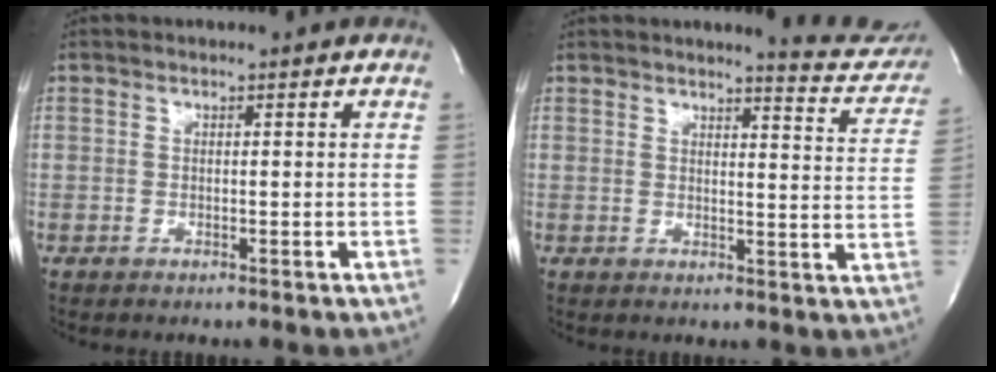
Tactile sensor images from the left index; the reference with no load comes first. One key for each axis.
{"total": 9.1, "fx": 8.9, "fy": 0.7, "fz": 1.7, "tx": -0.007, "ty": -0.059, "tz": 0.078}